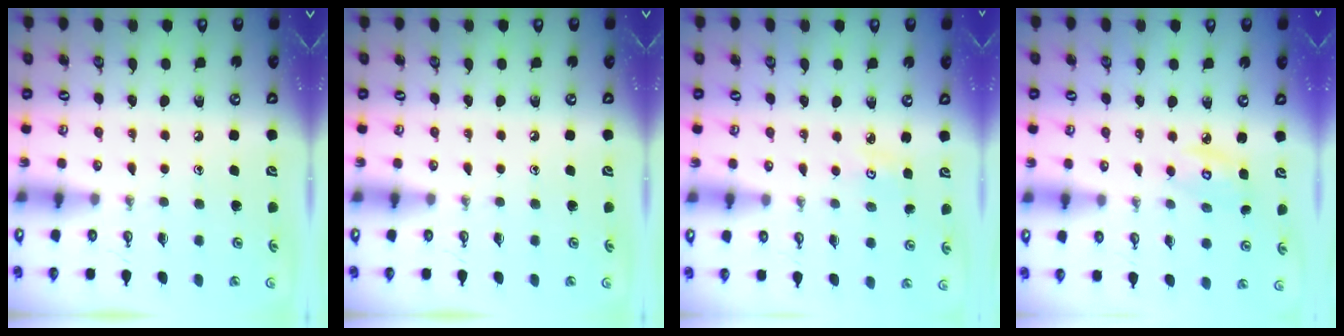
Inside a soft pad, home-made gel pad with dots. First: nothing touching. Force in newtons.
{"total": 0.0}
{"total": 2.8, "press": 2.7, "slide": 0.4}
{"total": 4.1, "press": 4.1, "slide": 0.1}